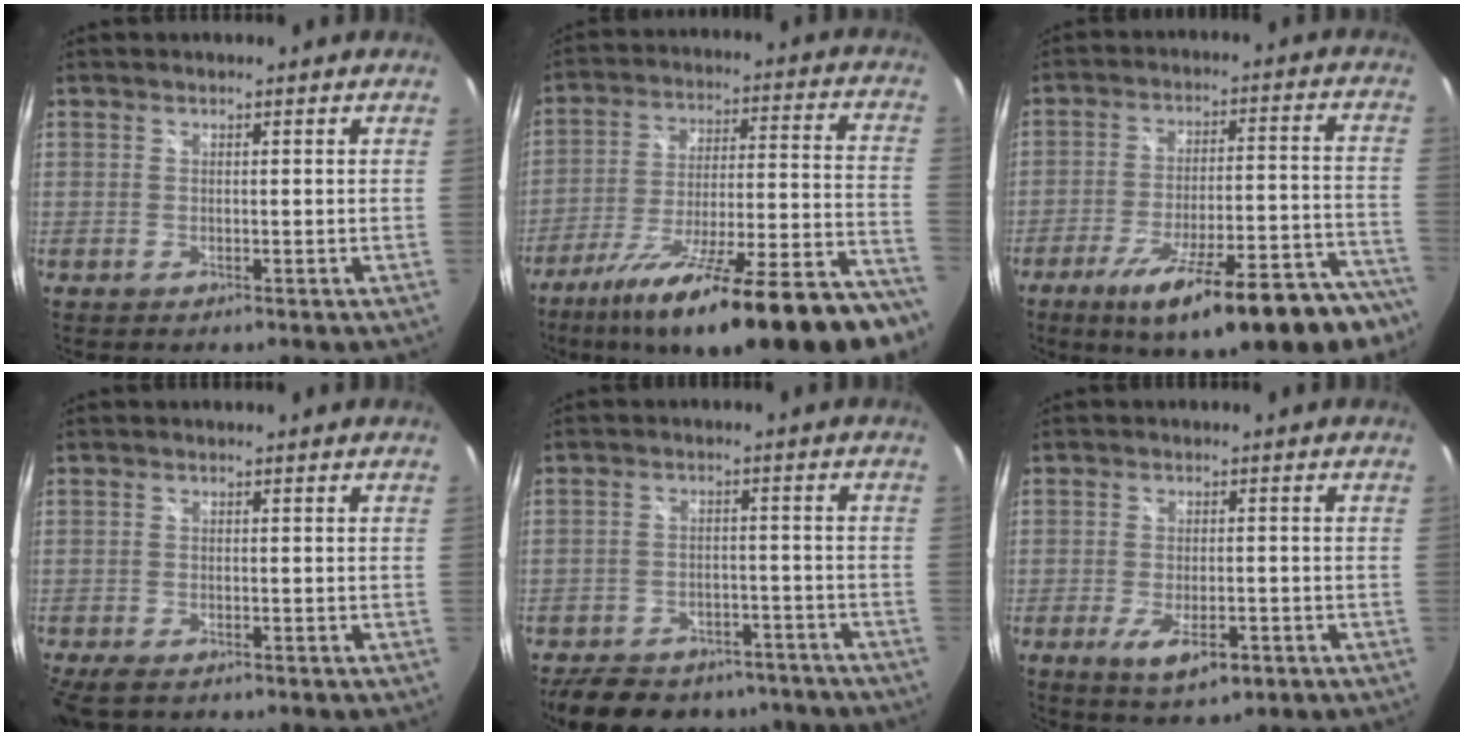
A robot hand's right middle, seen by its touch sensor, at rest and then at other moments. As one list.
[{"total": 30.0, "force": [-23.2, 4.3, 18.4], "torque": [-0.268, -0.061, -0.337]}, {"total": 23.6, "force": [-17.4, 5.0, 15.0], "torque": [-0.226, -0.039, -0.238]}, {"total": 5.0, "force": [-3.7, 1.8, 2.8], "torque": [-0.067, -0.025, -0.067]}, {"total": 18.0, "force": [-14.6, 8.2, 6.7], "torque": [-0.150, 0.015, -0.188]}, {"total": 6.9, "force": [-3.4, 2.8, 5.4], "torque": [-0.110, -0.020, -0.051]}]